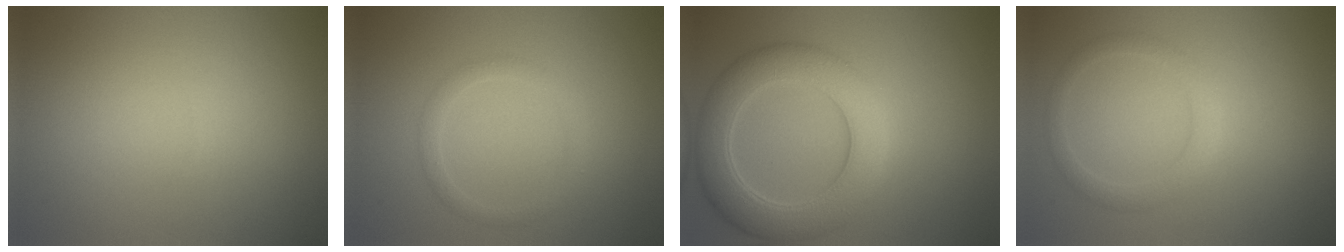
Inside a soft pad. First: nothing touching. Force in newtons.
{"total": 1.5, "press": 1.5, "slide": 0.1}
{"total": 6.8, "press": 6.8, "slide": 0.1}
{"total": 2.1, "press": 2.1, "slide": 0.2}